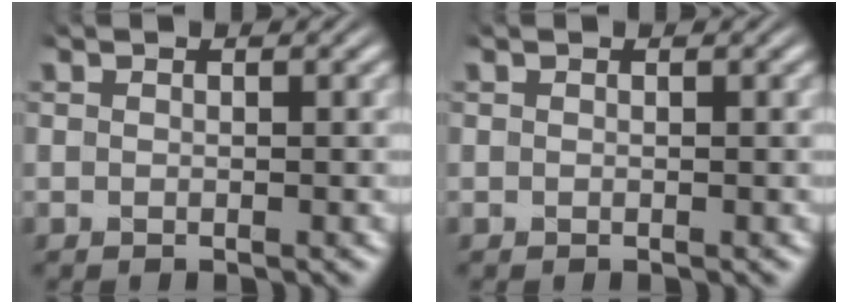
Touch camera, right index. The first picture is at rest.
{"total": 0.0}